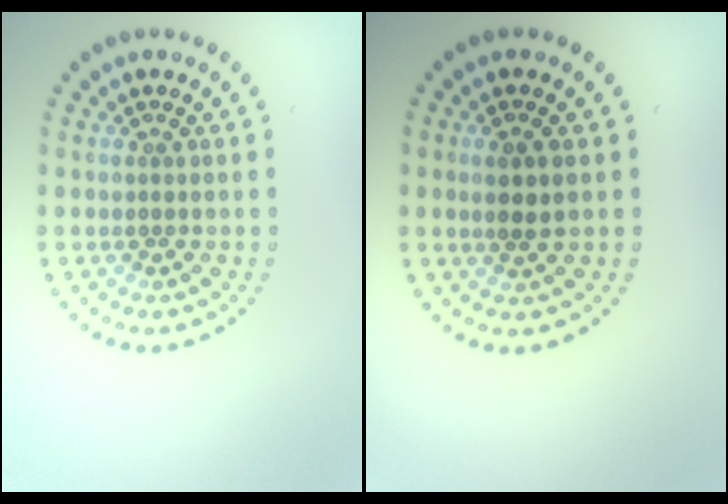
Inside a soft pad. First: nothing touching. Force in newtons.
{"total": 2.0, "press": 1.9, "slide": 0.7}